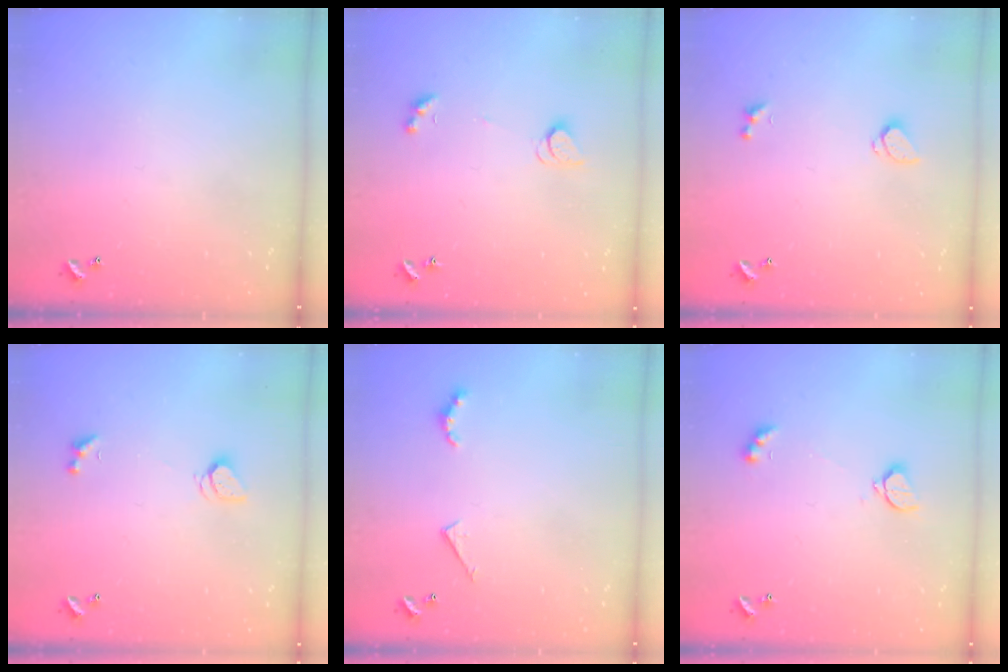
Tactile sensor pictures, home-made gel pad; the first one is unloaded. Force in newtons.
{"total": 2.1, "press": 2.1, "slide": 0.4}
{"total": 0.8, "press": 0.6, "slide": 0.4}
{"total": 2.0, "press": 2.0, "slide": 0.3}
{"total": 3.8, "press": 3.8, "slide": 0.6}
{"total": 2.4, "press": 2.3, "slide": 0.8}